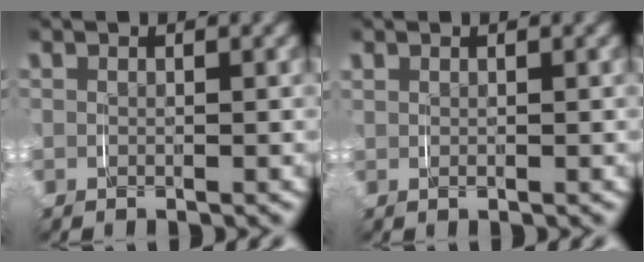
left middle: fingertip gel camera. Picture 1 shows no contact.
{"total": 0.9, "force": [0.6, -0.6, -0.1], "torque": [0.007, 0.003, 0.012]}